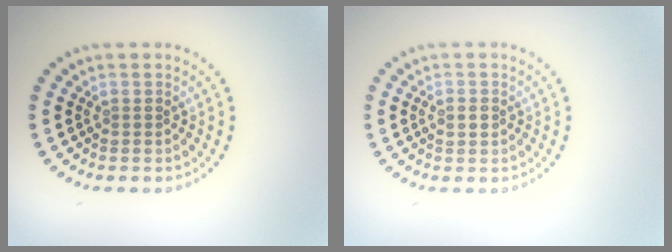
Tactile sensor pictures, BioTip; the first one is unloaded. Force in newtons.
{"total": 0.9, "press": 0.9, "slide": 0.1}